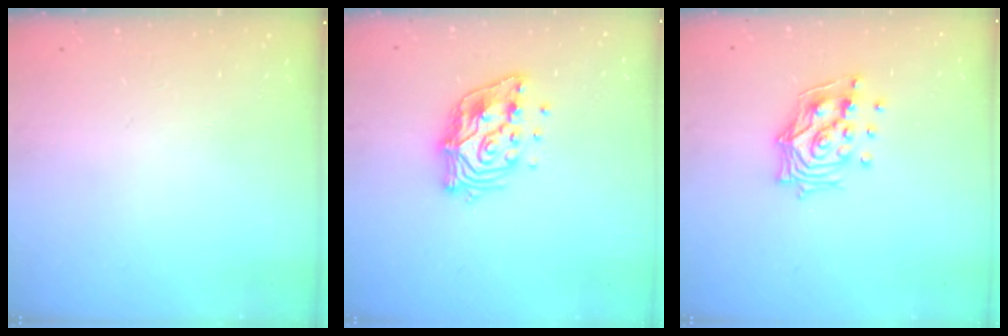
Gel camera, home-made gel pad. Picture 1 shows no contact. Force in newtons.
{"total": 13.7, "press": 13.7, "slide": 1.2}
{"total": 12.9, "press": 12.7, "slide": 2.2}